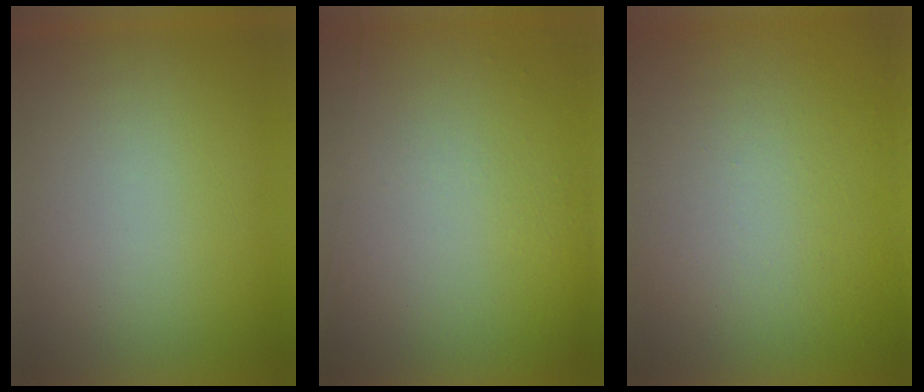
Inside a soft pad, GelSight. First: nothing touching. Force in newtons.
{"total": 5.9}
{"total": 7.6}